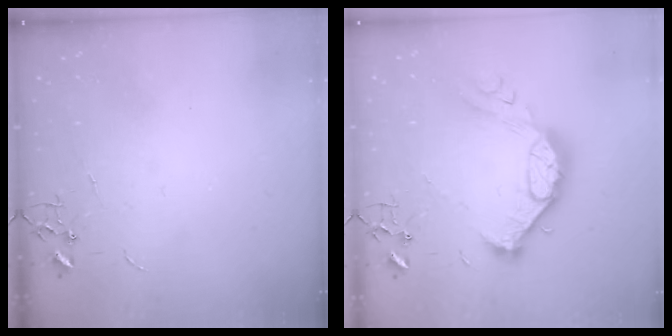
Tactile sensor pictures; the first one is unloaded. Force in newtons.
{"total": 14.3, "press": 14.3, "slide": 1.0}